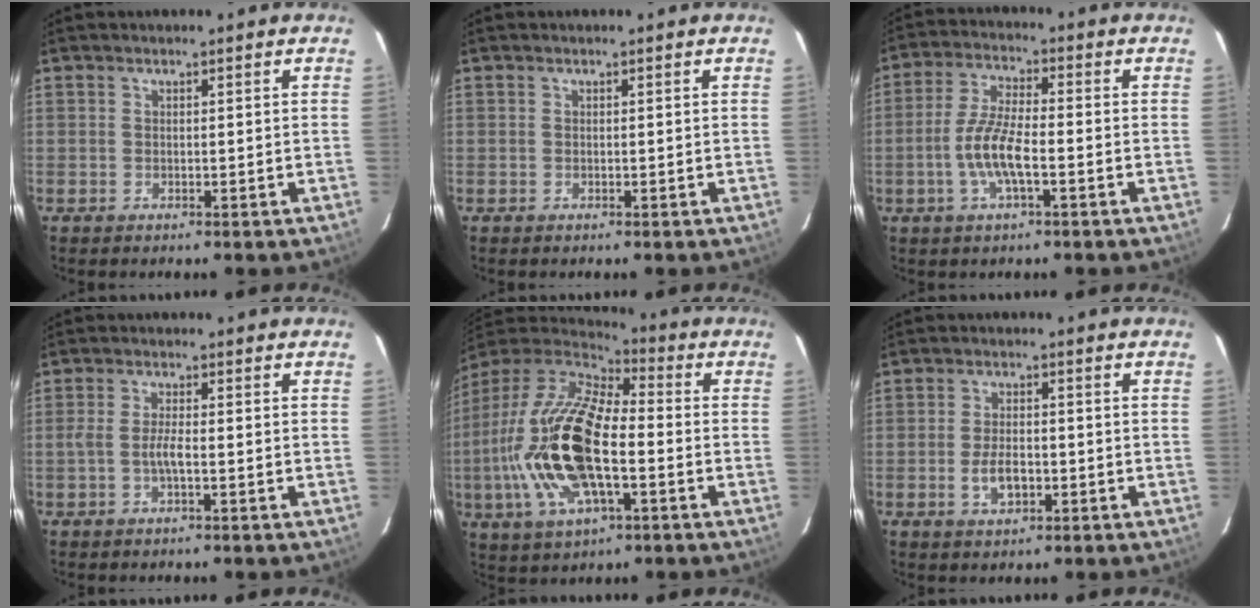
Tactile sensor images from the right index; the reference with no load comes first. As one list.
[{"total": 0.0}, {"total": 8.4, "force": [-2.6, 2.0, 7.8], "torque": [-0.161, 0.003, -0.053]}, {"total": 3.0, "force": [-1.0, 0.3, 2.8], "torque": [-0.057, 0.004, -0.019]}, {"total": 23.4, "force": [-4.4, 9.9, 20.8], "torque": [-0.436, -0.017, -0.085]}, {"total": 5.1, "force": [-1.6, 2.6, 4.1], "torque": [-0.083, 0.001, -0.026]}]